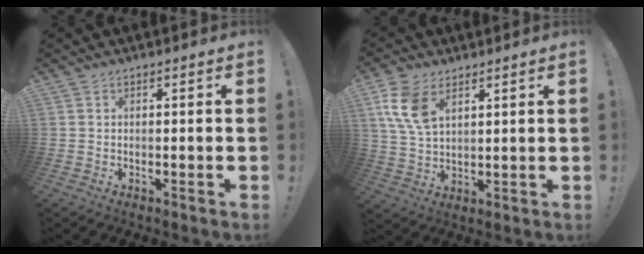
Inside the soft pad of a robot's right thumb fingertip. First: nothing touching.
{"total": 10.3, "force": [5.1, 5.9, 6.7], "torque": [-0.134, -0.014, 0.097]}